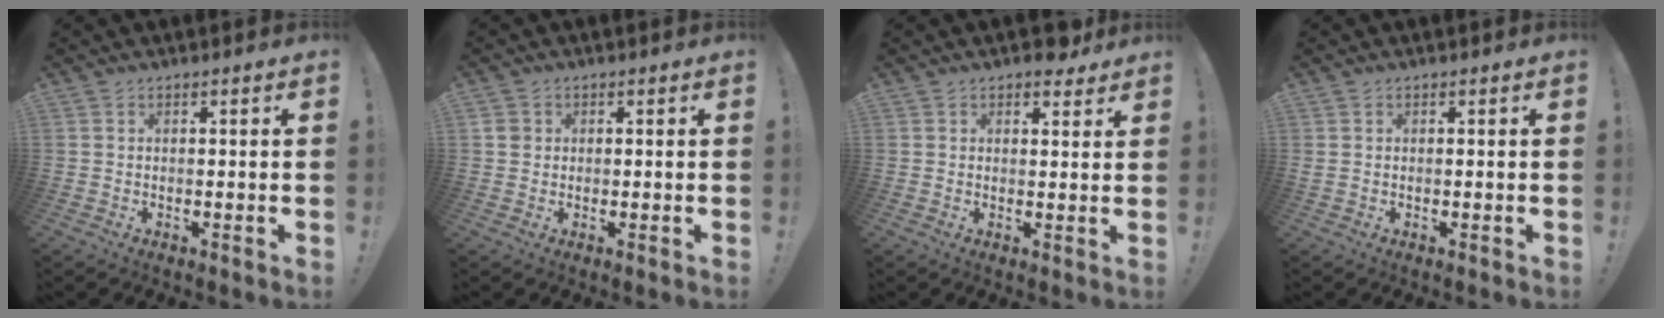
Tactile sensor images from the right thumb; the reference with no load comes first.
{"total": 2.2, "force": [0.4, 2.0, 0.7], "torque": [-0.011, 0.004, 0.007]}
{"total": 4.3, "force": [3.6, 1.9, 1.4], "torque": [0.002, -0.020, 0.061]}
{"total": 0.7, "force": [0.5, 0.4, 0.3], "torque": [-0.008, 0.003, 0.010]}